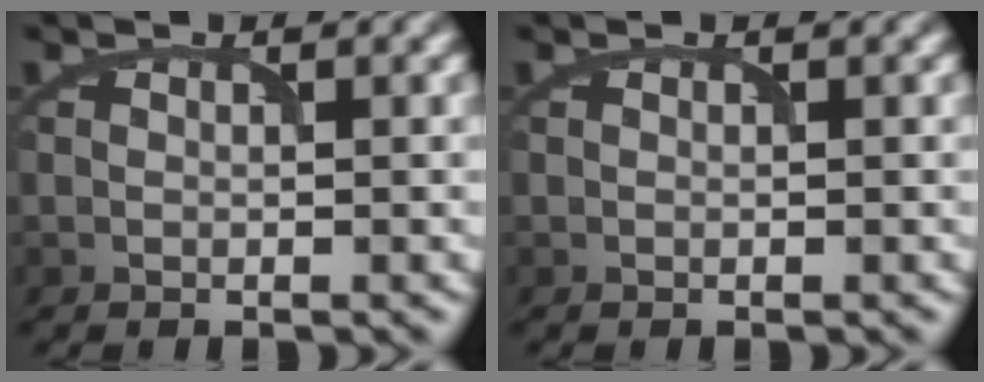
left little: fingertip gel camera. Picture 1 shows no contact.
{"total": 0.0}